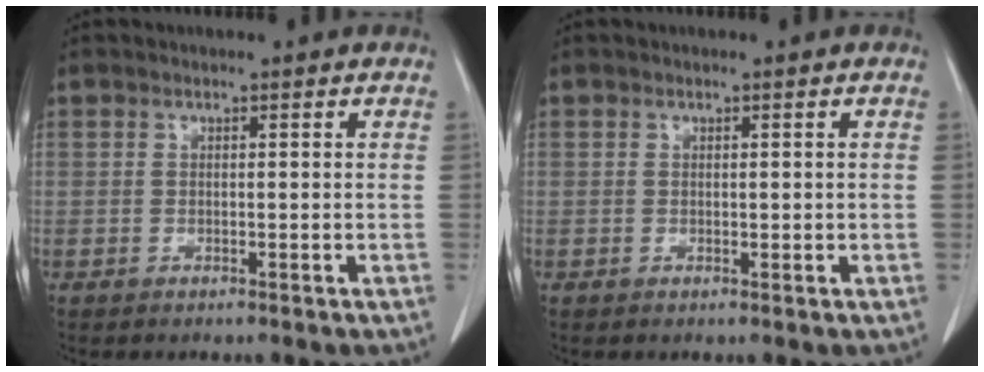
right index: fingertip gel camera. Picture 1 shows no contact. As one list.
[{"total": 0.5, "force": [0.2, 0.4, 0.3], "torque": [-0.002, 0.001, 0.008]}]